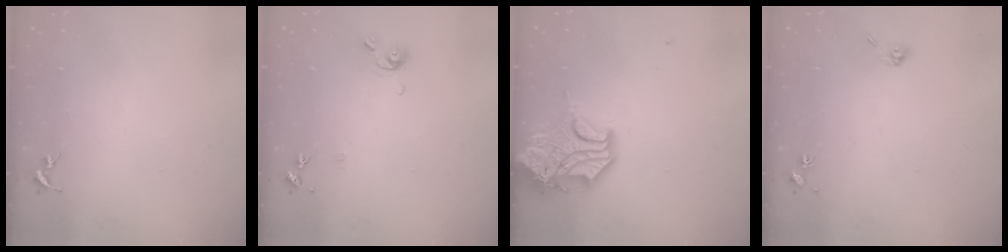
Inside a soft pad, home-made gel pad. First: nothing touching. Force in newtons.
{"total": 7.9, "press": 7.9, "slide": 0.8}
{"total": 15.0, "press": 14.8, "slide": 2.2}
{"total": 5.0, "press": 4.6, "slide": 1.7}